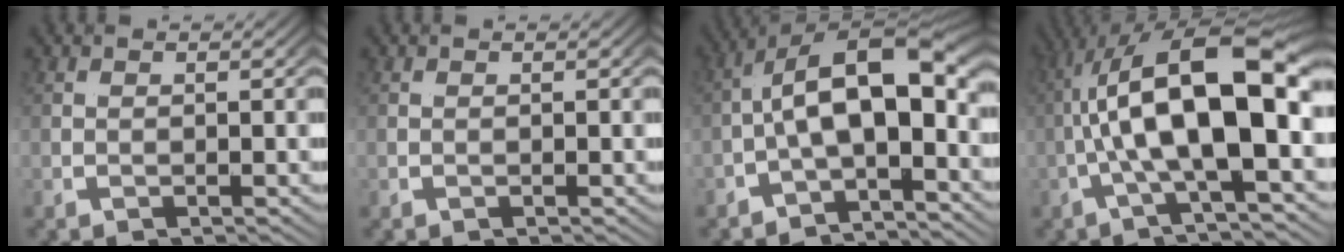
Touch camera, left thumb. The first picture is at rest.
{"total": 0.0}
{"total": 9.1, "force": [-0.6, 4.4, 7.9], "torque": [-0.144, 0.005, -0.029]}
{"total": 14.4, "force": [-0.2, 5.2, 13.4], "torque": [-0.233, 0.005, -0.010]}